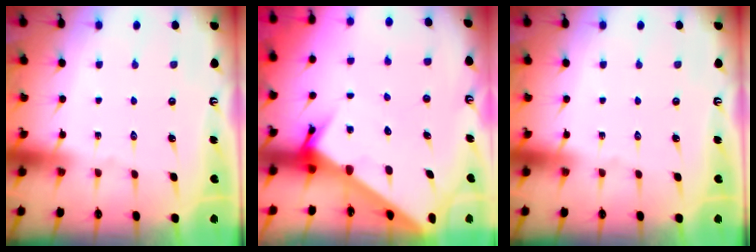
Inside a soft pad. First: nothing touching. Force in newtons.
{"total": 4.4, "press": 4.4, "slide": 0.2}
{"total": 0.0}